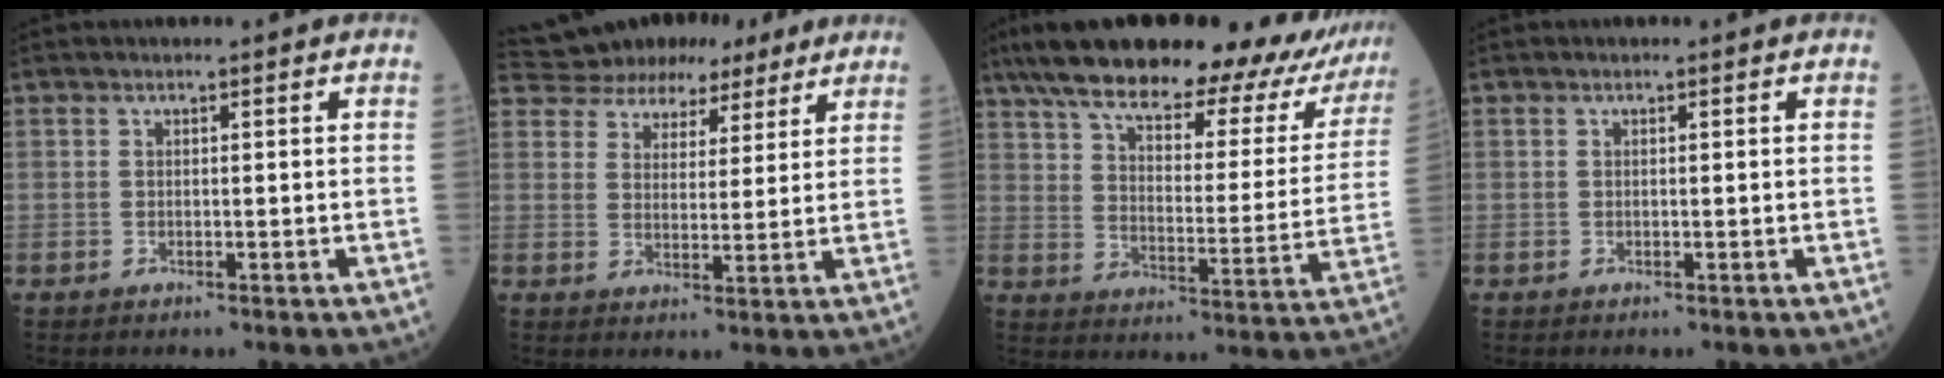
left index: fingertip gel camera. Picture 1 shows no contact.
{"total": 14.8, "force": [13.1, 5.8, 3.9], "torque": [-0.075, 0.038, 0.188]}
{"total": 31.7, "force": [26.6, 7.1, 15.7], "torque": [-0.254, -0.021, 0.343]}
{"total": 0.0}